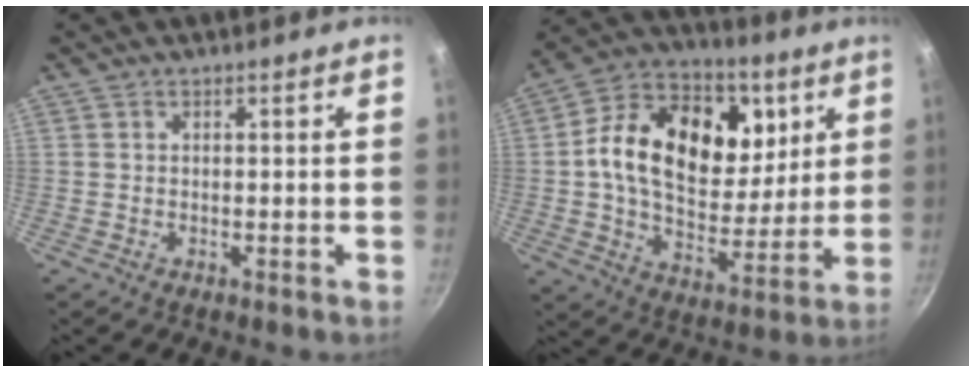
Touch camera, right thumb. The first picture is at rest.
{"total": 23.1, "force": [6.3, 15.8, 15.7], "torque": [-0.231, -0.018, 0.086]}